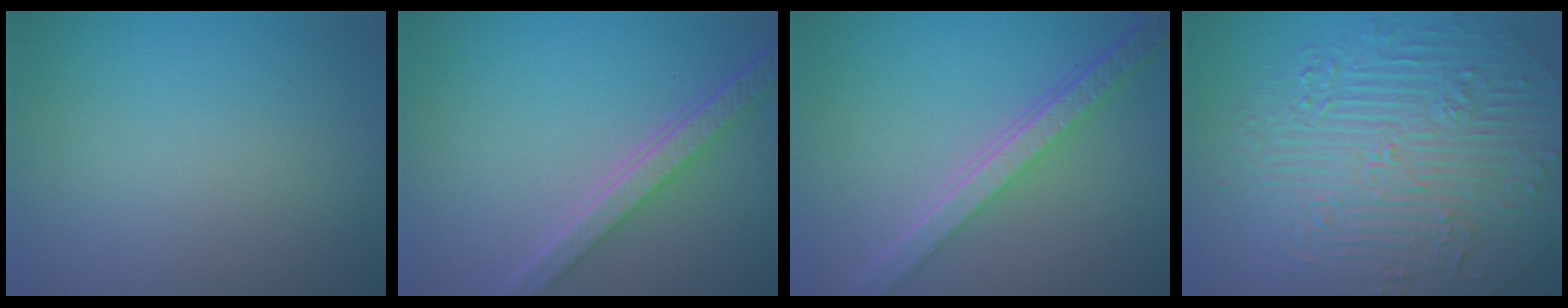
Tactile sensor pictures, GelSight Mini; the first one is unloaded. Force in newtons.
{"total": 5.4, "press": 4.0, "slide": 3.6}
{"total": 5.7, "press": 4.3, "slide": 3.7}
{"total": 11.2, "press": 7.5, "slide": 8.3}